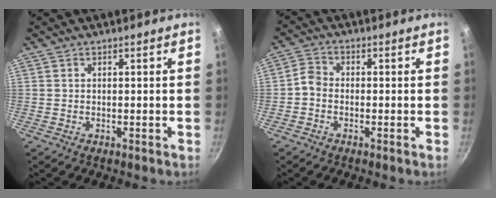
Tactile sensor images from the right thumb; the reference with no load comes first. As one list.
[{"total": 2.7, "force": [-1.3, 2.0, 1.4], "torque": [-0.035, 0.016, -0.035]}]